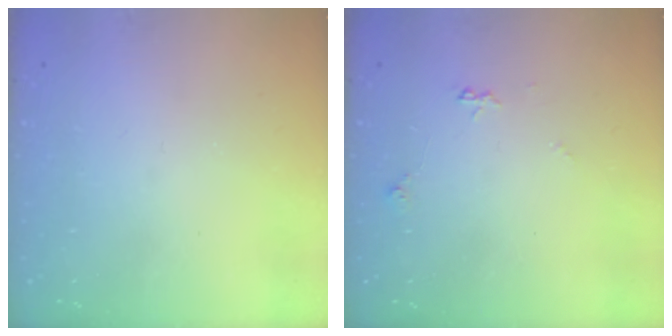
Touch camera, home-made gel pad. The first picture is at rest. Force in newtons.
{"total": 5.2, "press": 5.1, "slide": 0.7}